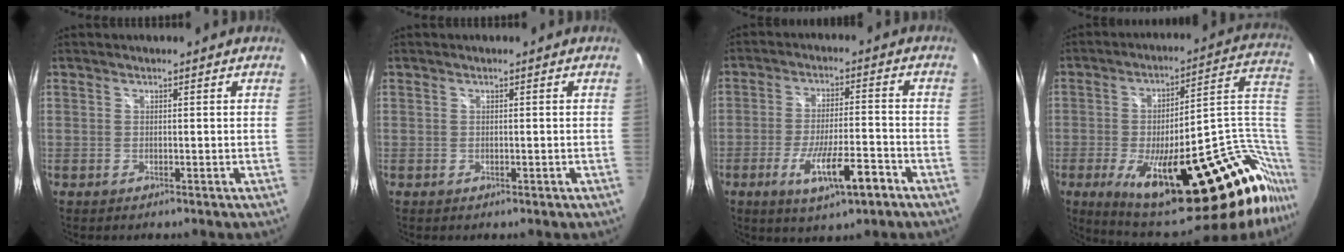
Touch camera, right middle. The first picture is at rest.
{"total": 0.0}
{"total": 9.8, "force": [-5.1, 2.2, 8.1], "torque": [-0.153, -0.019, -0.079]}
{"total": 33.5, "force": [-11.6, 10.2, 29.7], "torque": [-0.421, 0.000, -0.152]}